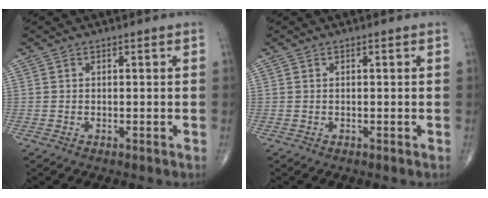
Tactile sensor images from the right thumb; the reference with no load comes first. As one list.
[{"total": 0.0}]